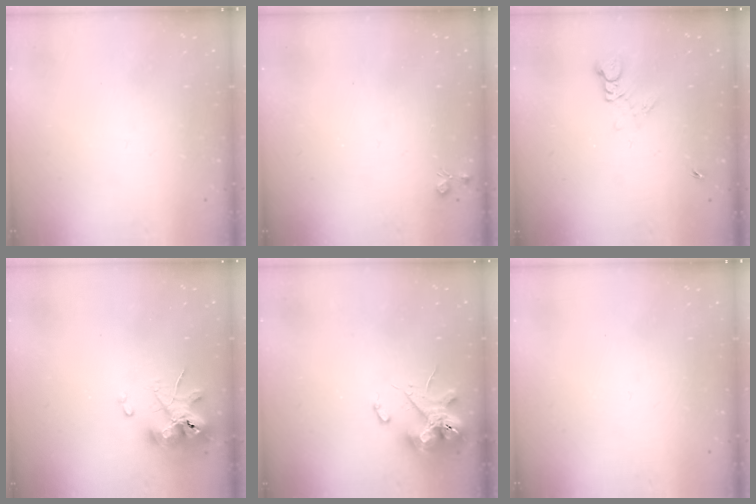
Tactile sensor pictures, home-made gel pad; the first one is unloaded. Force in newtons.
{"total": 4.0, "press": 3.9, "slide": 0.7}
{"total": 4.4, "press": 4.4, "slide": 0.1}
{"total": 11.9, "press": 11.8, "slide": 1.6}
{"total": 12.4, "press": 12.2, "slide": 1.8}
{"total": 0.0}